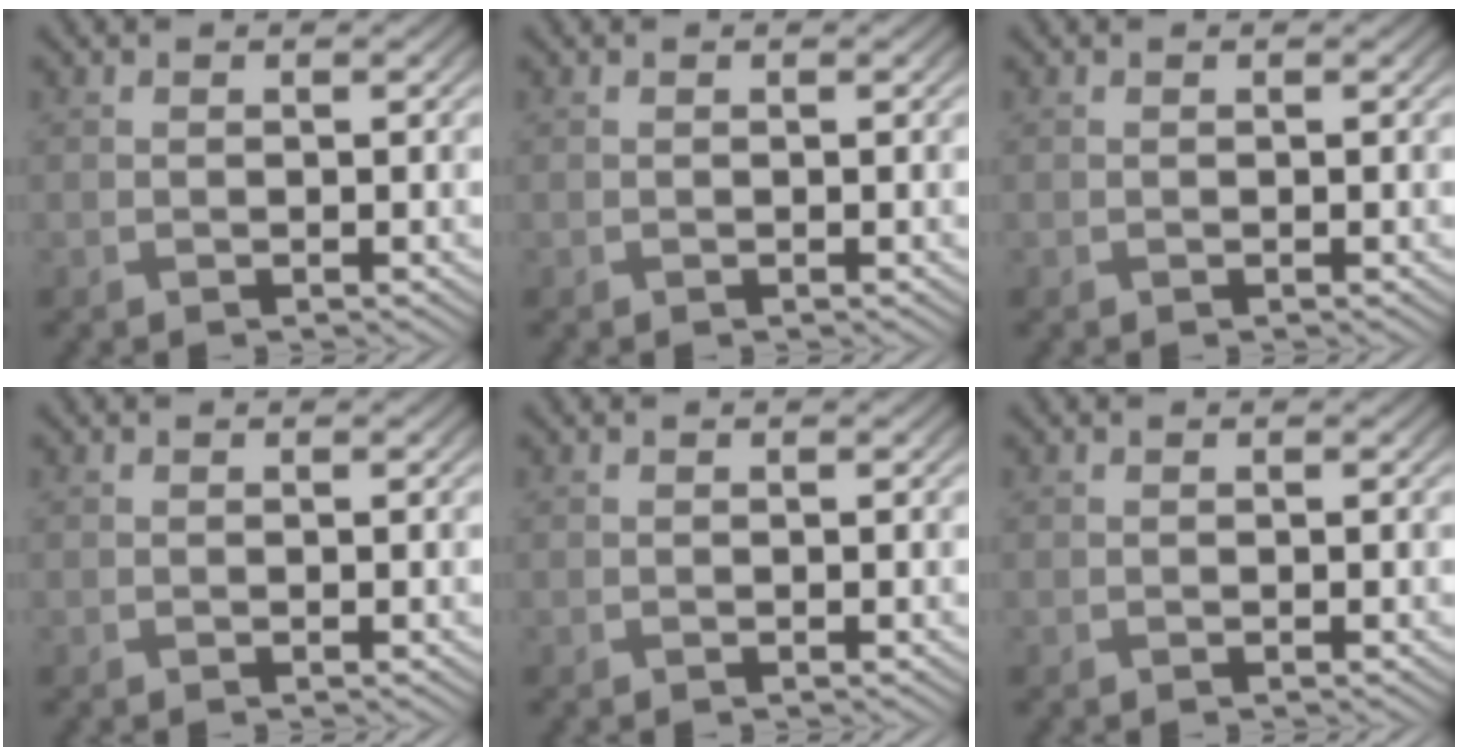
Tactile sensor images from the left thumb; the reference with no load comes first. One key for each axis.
{"total": 0.0}
{"total": 0.0}
{"total": 0.0}
{"total": 0.0}
{"total": 0.0}